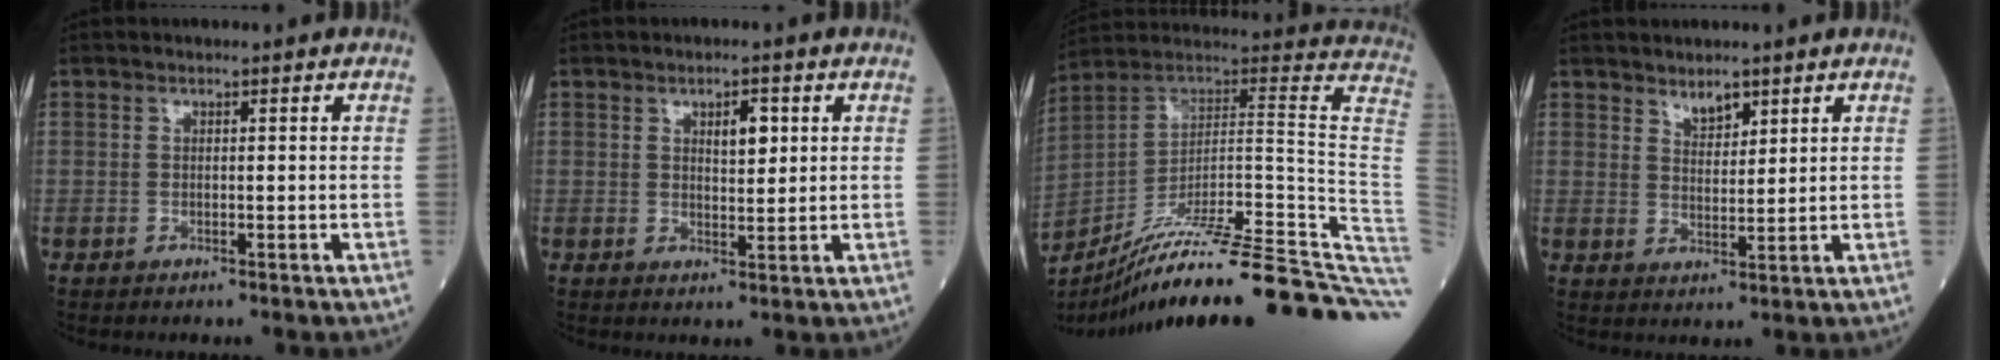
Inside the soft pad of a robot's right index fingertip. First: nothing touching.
{"total": 3.1, "force": [1.2, 1.2, 2.6], "torque": [-0.042, 0.001, 0.021]}
{"total": 34.8, "force": [-24.8, 0.5, 24.5], "torque": [-0.202, -0.004, -0.355]}
{"total": 3.0, "force": [2.4, 1.1, 1.4], "torque": [-0.027, -0.004, 0.047]}